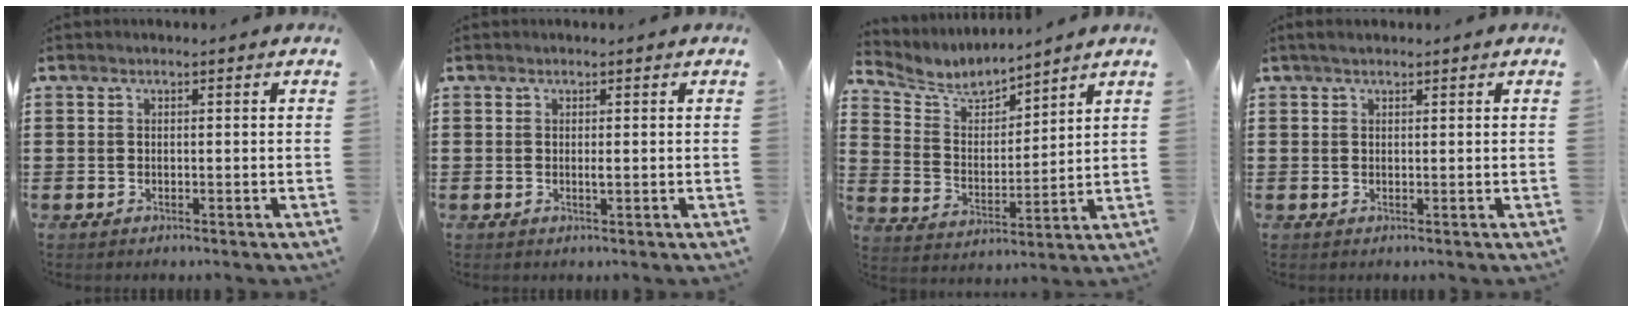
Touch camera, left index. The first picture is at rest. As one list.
[{"total": 0.9, "force": [0.1, 0.0, 0.9], "torque": [-0.017, -0.004, 0.002]}, {"total": 6.1, "force": [5.6, 1.7, 1.8], "torque": [-0.066, -0.032, 0.094]}, {"total": 1.2, "force": [0.9, 0.5, 0.6], "torque": [-0.014, 0.004, 0.017]}]